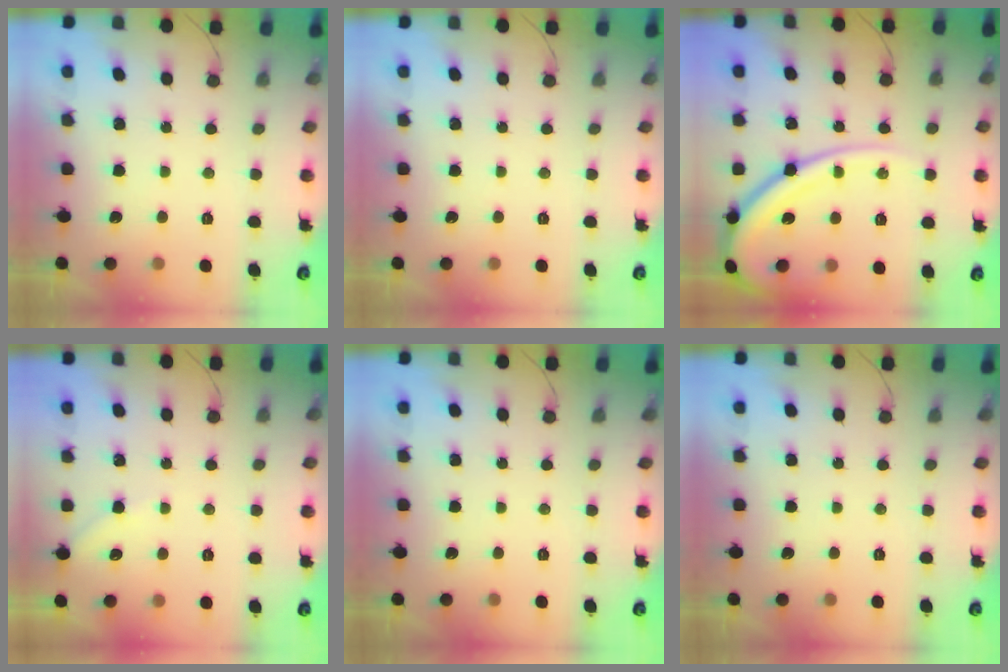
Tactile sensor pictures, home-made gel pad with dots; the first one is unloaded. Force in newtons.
{"total": 0.0}
{"total": 16.4, "press": 16.3, "slide": 1.6}
{"total": 2.4, "press": 2.3, "slide": 0.4}
{"total": 0.0}
{"total": 0.0}